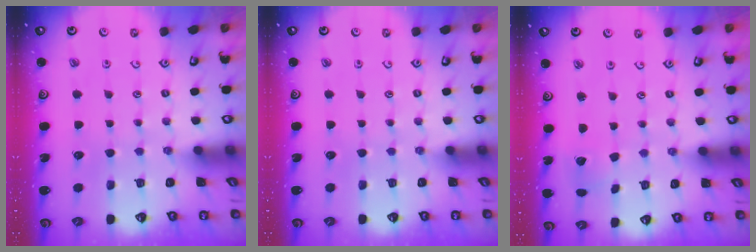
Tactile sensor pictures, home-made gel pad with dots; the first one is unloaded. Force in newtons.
{"total": 0.0}
{"total": 2.3, "press": 2.3, "slide": 0.3}